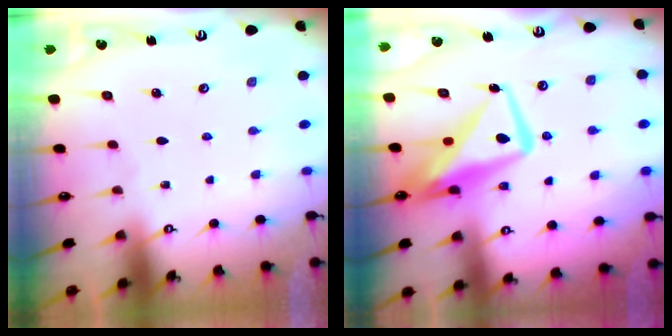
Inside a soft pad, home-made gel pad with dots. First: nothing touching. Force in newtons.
{"total": 13.2, "press": 13.1, "slide": 1.4}